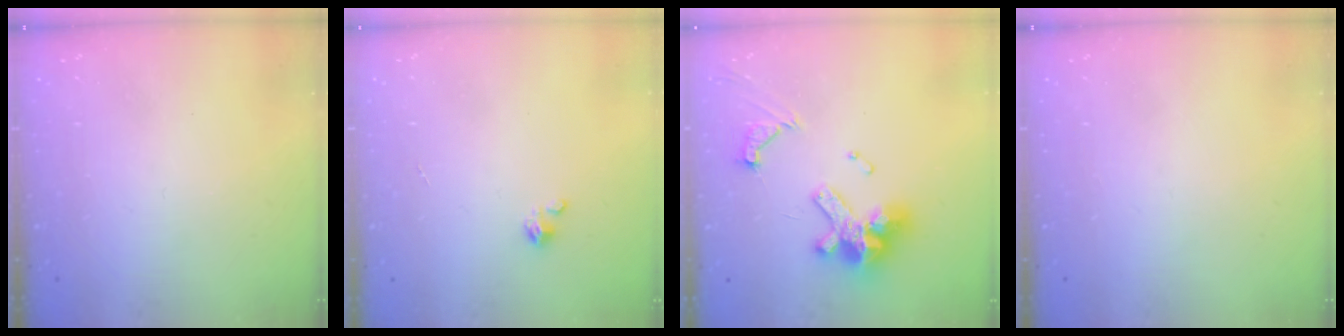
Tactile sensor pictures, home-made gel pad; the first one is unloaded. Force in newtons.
{"total": 1.4, "press": 1.4, "slide": 0.3}
{"total": 14.0, "press": 13.8, "slide": 2.3}
{"total": 0.0}